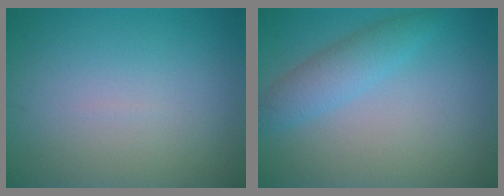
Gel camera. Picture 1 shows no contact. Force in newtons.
{"total": 3.0, "press": 3.0, "slide": 0.1}